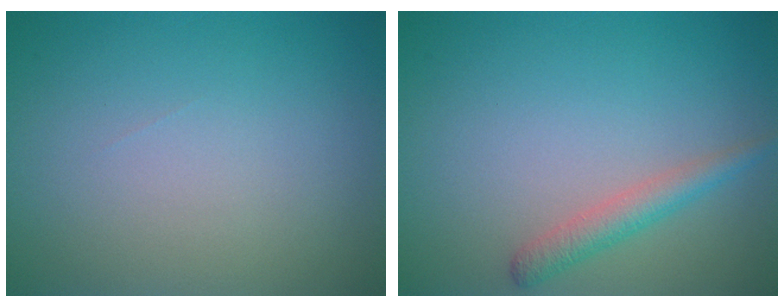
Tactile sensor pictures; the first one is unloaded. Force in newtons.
{"total": 2.2, "press": 2.2, "slide": 0.1}